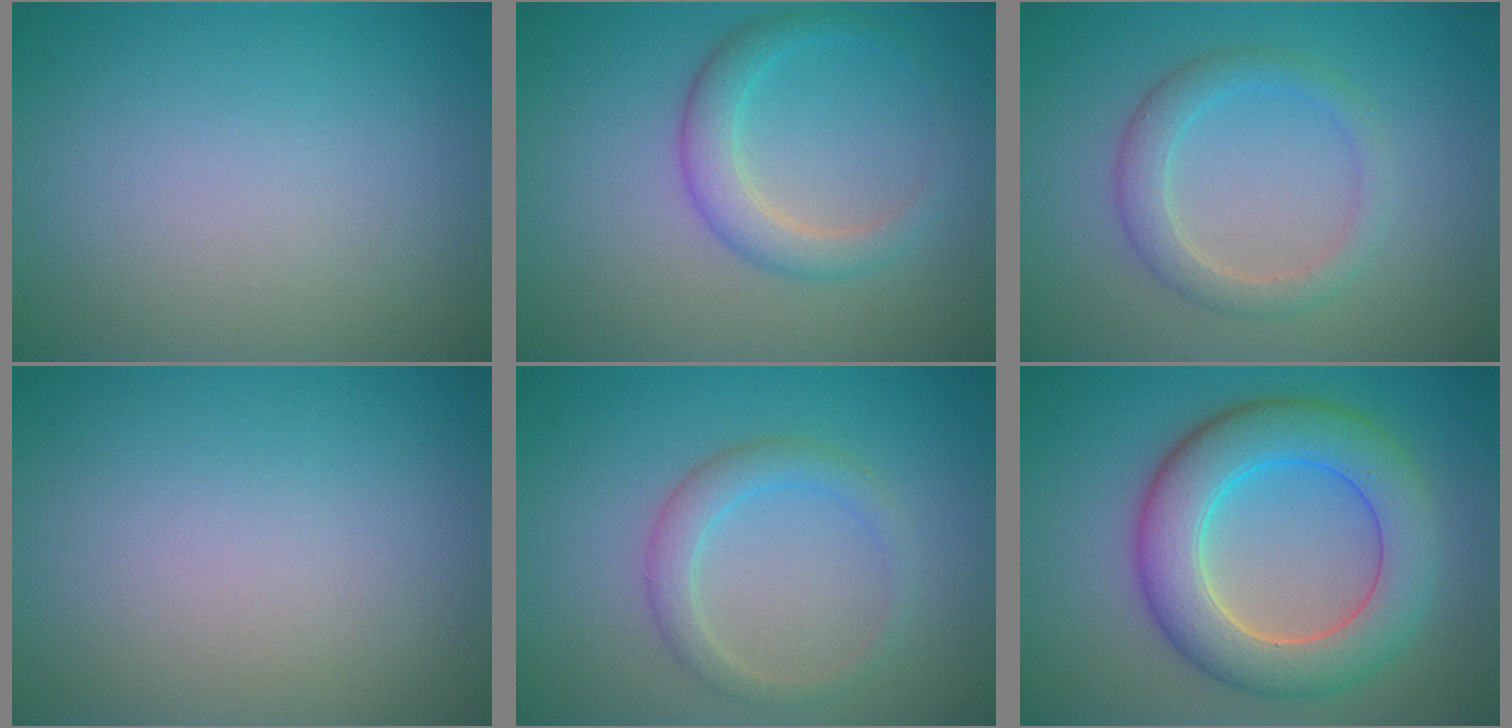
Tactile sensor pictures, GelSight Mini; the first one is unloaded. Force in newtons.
{"total": 2.9, "press": 2.9, "slide": 0.1}
{"total": 2.8, "press": 2.8, "slide": 0.3}
{"total": 0.0}
{"total": 2.3, "press": 2.3, "slide": 0.3}
{"total": 7.7, "press": 7.7, "slide": 0.1}